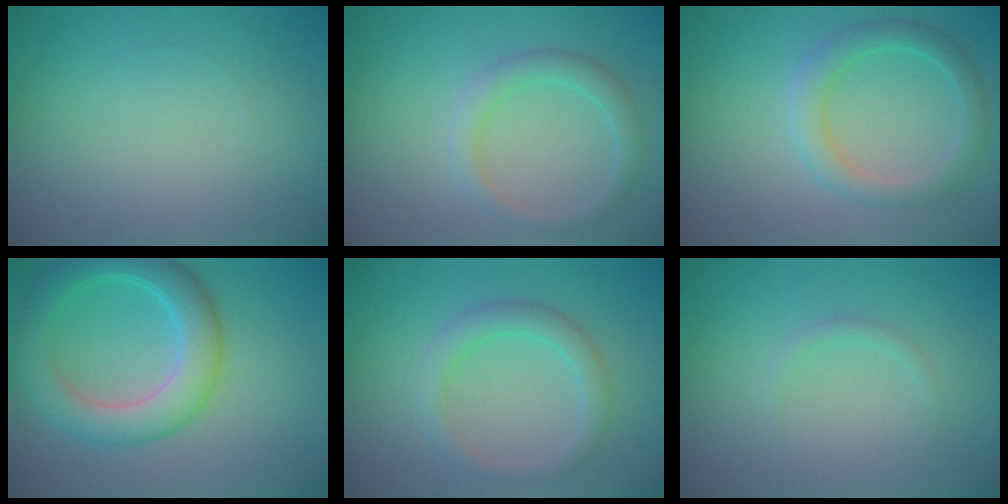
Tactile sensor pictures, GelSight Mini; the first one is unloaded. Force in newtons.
{"total": 2.2, "press": 2.2, "slide": 0.1}
{"total": 2.8, "press": 2.8, "slide": 0.1}
{"total": 5.6, "press": 5.6, "slide": 0.1}
{"total": 2.4, "press": 2.4, "slide": 0.2}
{"total": 0.7, "press": 0.7, "slide": 0.1}